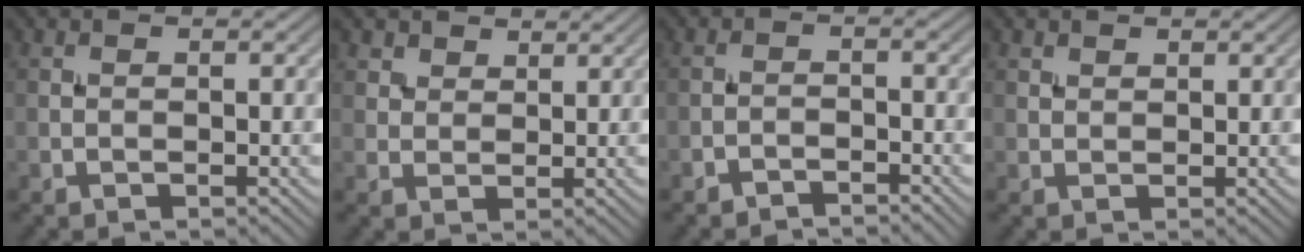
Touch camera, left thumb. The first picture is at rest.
{"total": 3.5, "force": [2.5, 2.2, 1.1], "torque": [-0.035, -0.006, 0.058]}
{"total": 1.8, "force": [-1.7, 0.3, 0.5], "torque": [-0.006, 0.004, -0.035]}
{"total": 1.3, "force": [1.0, 0.7, 0.3], "torque": [-0.007, 0.001, 0.023]}